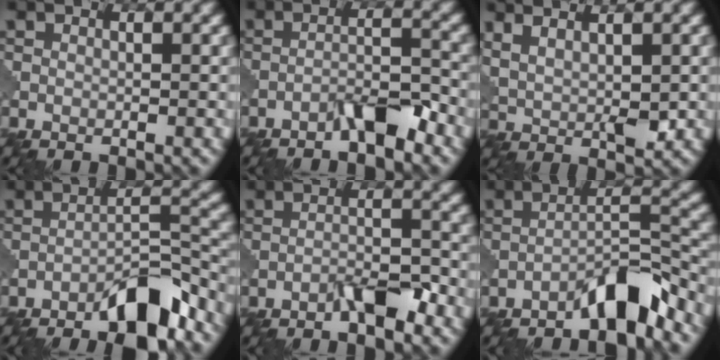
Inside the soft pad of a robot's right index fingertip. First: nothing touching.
{"total": 3.6, "force": [-2.7, 0.6, 2.3], "torque": [-0.039, 0.014, -0.053]}
{"total": 4.0, "force": [1.9, 1.3, 3.3], "torque": [-0.069, -0.006, 0.046]}
{"total": 7.5, "force": [-5.6, 1.7, 4.8], "torque": [-0.070, 0.011, -0.092]}
{"total": 3.4, "force": [-2.4, 0.6, 2.3], "torque": [-0.042, 0.011, -0.045]}
{"total": 5.1, "force": [-4.1, 0.7, 3.0], "torque": [-0.045, 0.018, -0.075]}